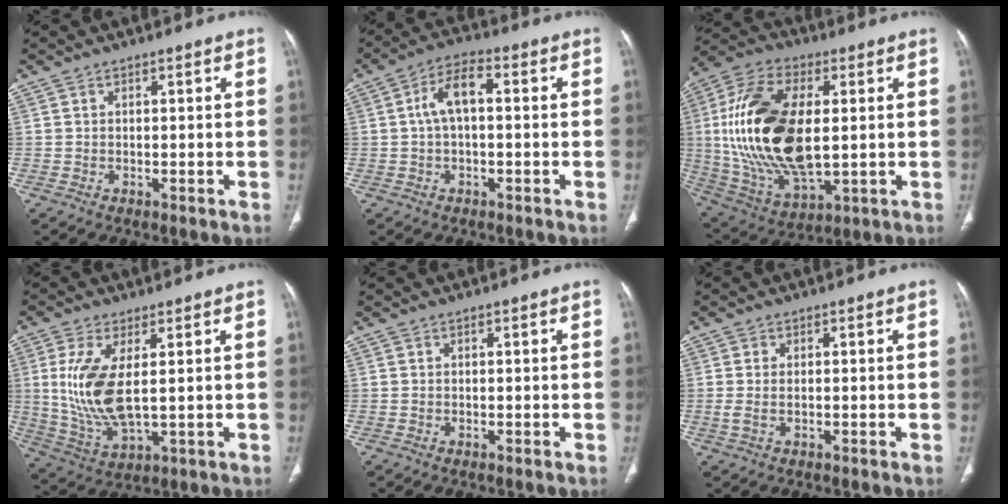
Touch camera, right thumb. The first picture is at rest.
{"total": 6.4, "force": [0.4, 3.1, 5.6], "torque": [-0.104, 0.024, -0.001]}
{"total": 24.5, "force": [1.9, 12.6, 20.9], "torque": [-0.421, -0.010, 0.041]}
{"total": 12.0, "force": [1.8, 4.8, 10.9], "torque": [-0.241, -0.019, 0.048]}
{"total": 0.0}
{"total": 2.0, "force": [0.0, 0.9, 1.8], "torque": [-0.056, 0.003, 0.002]}